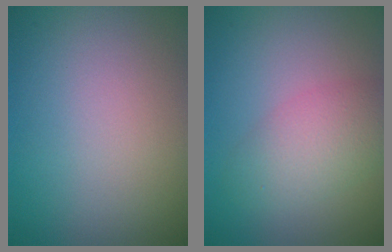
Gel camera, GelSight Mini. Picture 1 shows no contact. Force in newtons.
{"total": 3.8, "press": 3.8, "slide": 0.0}